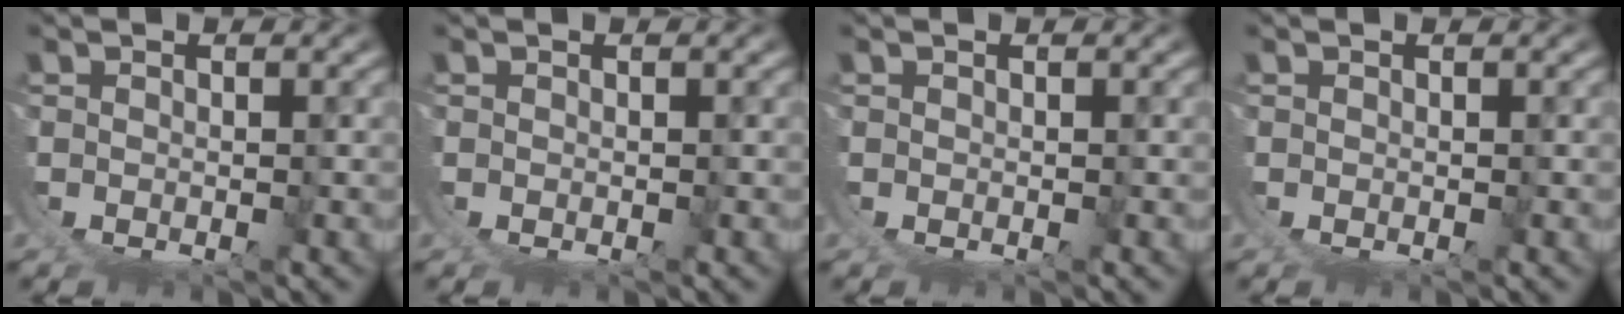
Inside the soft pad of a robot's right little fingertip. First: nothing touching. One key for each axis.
{"total": 0.0}
{"total": 0.0}
{"total": 0.0}